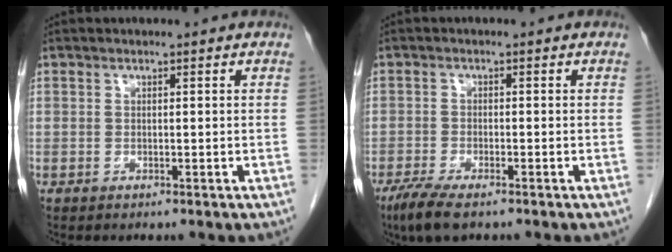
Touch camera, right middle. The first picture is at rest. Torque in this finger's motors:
{"motor_torque": [0.57, -0.37, 0.07, 0.04]}